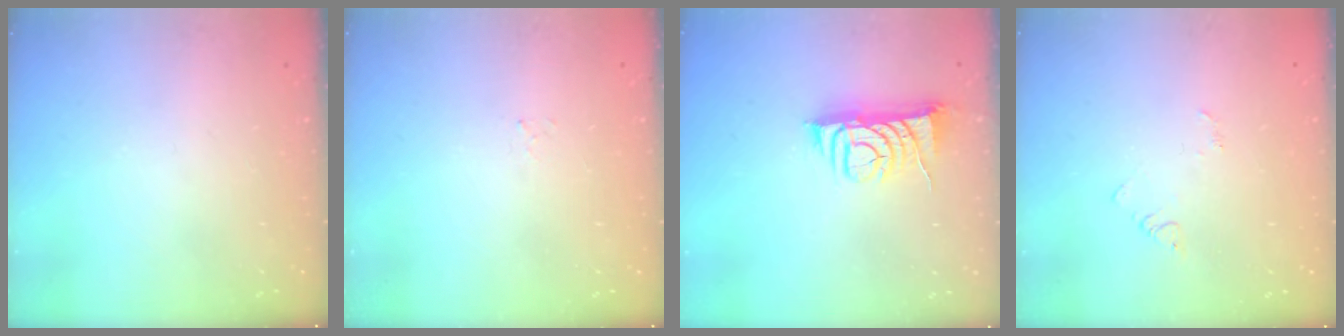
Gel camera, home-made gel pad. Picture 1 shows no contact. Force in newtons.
{"total": 1.5, "press": 1.5, "slide": 0.2}
{"total": 8.3, "press": 8.2, "slide": 1.0}
{"total": 2.9, "press": 2.9, "slide": 0.3}